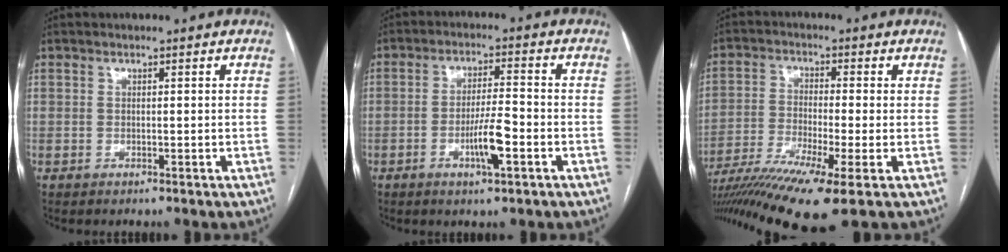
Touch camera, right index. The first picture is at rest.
{"total": 6.2, "force": [-2.4, 0.8, 5.6], "torque": [-0.107, 0.000, -0.041]}
{"total": 14.5, "force": [-9.2, 0.3, 11.2], "torque": [-0.205, -0.032, -0.158]}